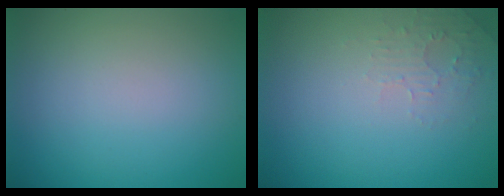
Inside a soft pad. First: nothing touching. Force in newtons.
{"total": 1.6, "press": 1.6, "slide": 0.4}